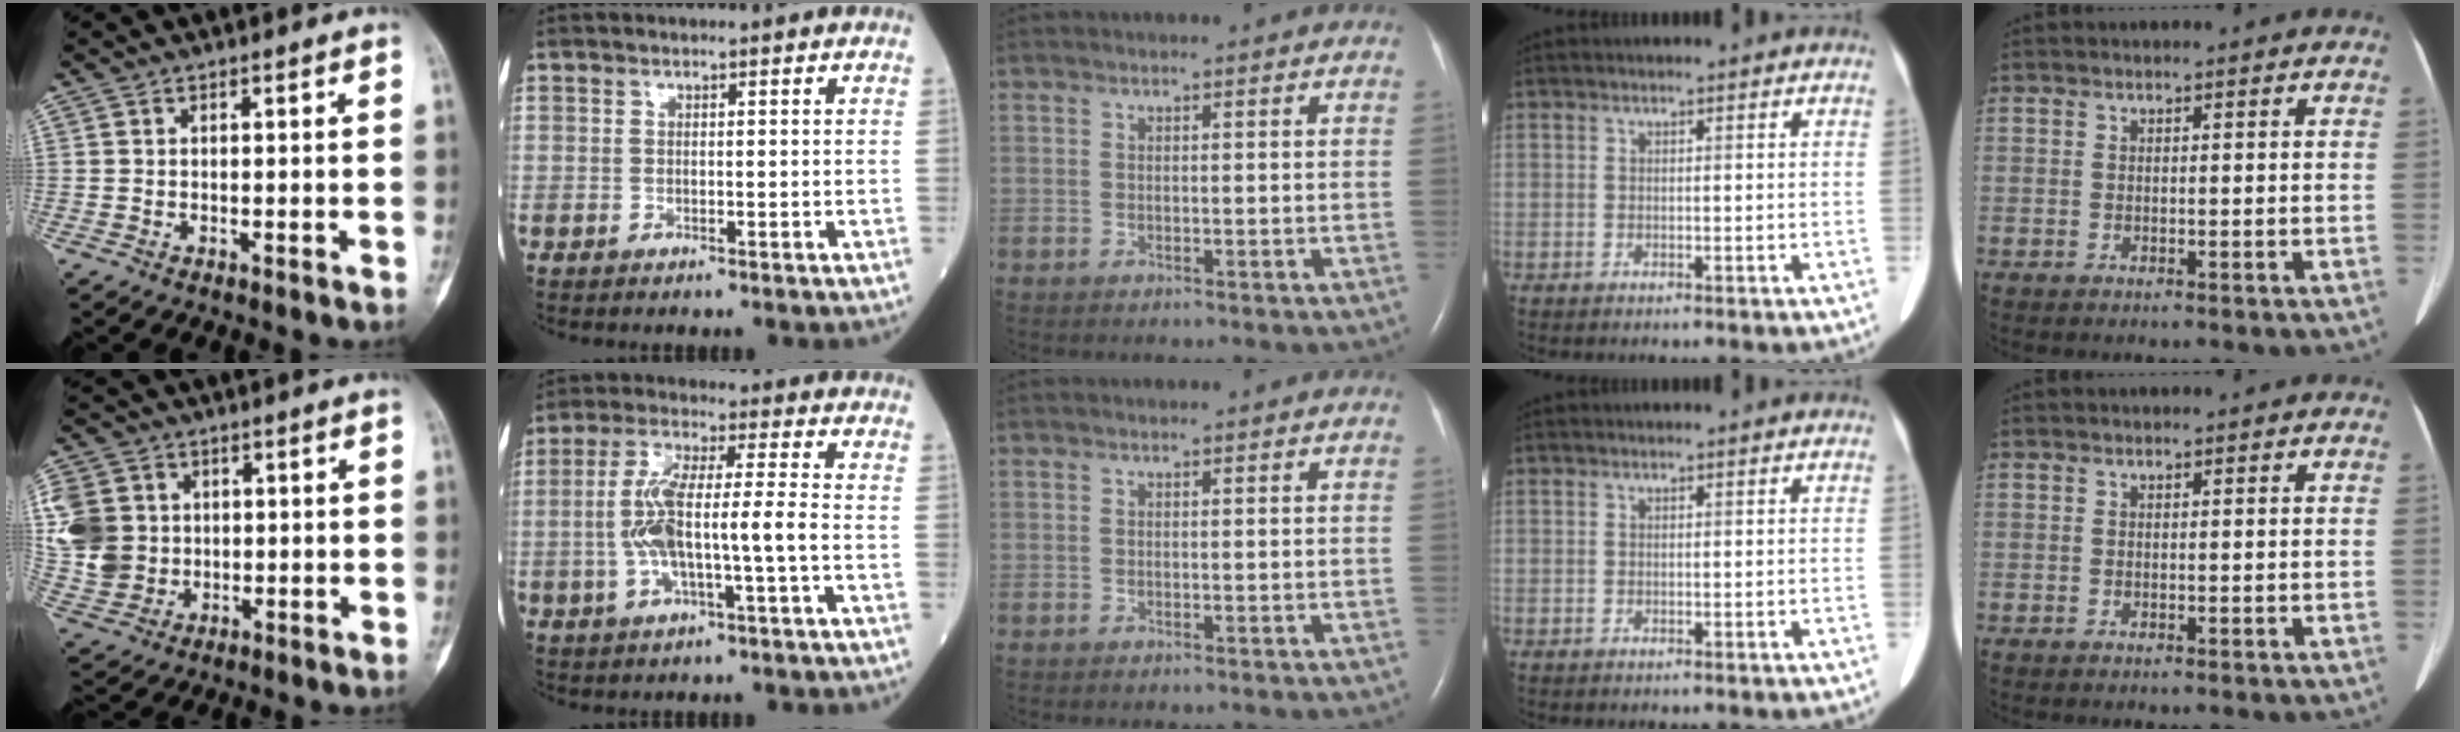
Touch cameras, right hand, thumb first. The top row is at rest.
{"thumb": {"total": 12.4, "force": [1.7, 10.8, 5.8], "torque": [-0.114, 0.006, 0.046]}, "index": {"total": 10.5, "force": [-1.7, 1.2, 10.3], "torque": [-0.204, 0.016, -0.034]}}